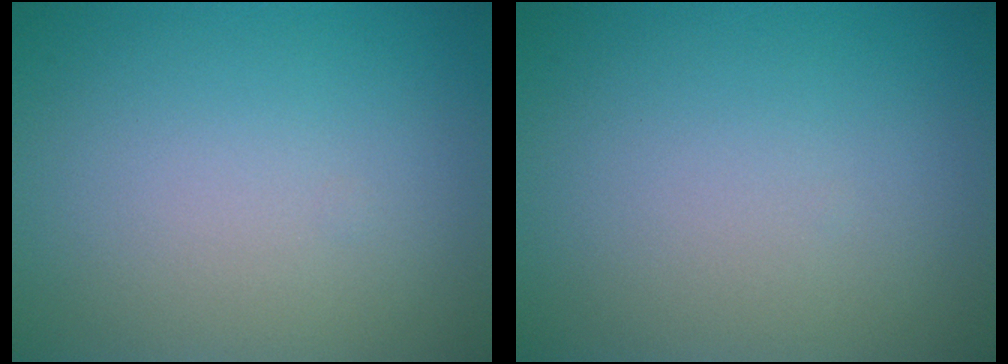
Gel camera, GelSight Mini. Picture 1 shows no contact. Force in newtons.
{"total": 0.0}